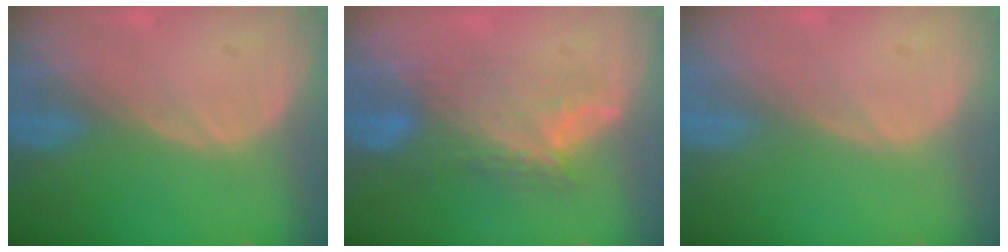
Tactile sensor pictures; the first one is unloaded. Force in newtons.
{"total": 7.4, "press": 7.1, "slide": 2.1}
{"total": 0.0}